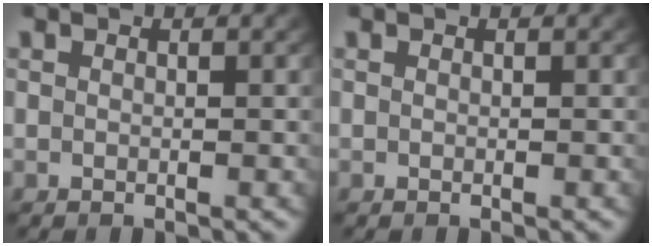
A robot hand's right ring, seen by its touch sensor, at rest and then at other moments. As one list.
[{"total": 0.0}]